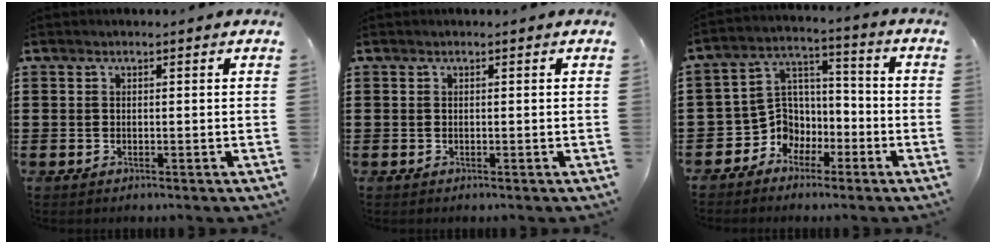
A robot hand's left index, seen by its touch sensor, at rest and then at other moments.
{"total": 0.0}
{"total": 6.4, "force": [-2.9, 5.7, 0.6], "torque": [-0.040, -0.003, -0.057]}